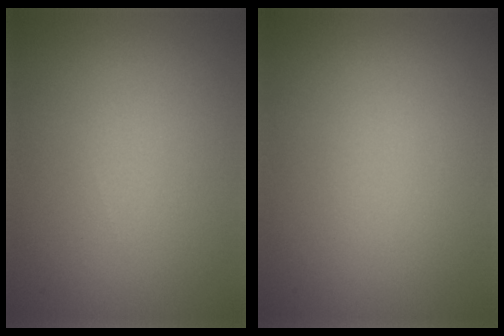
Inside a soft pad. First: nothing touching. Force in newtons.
{"total": 0.0}